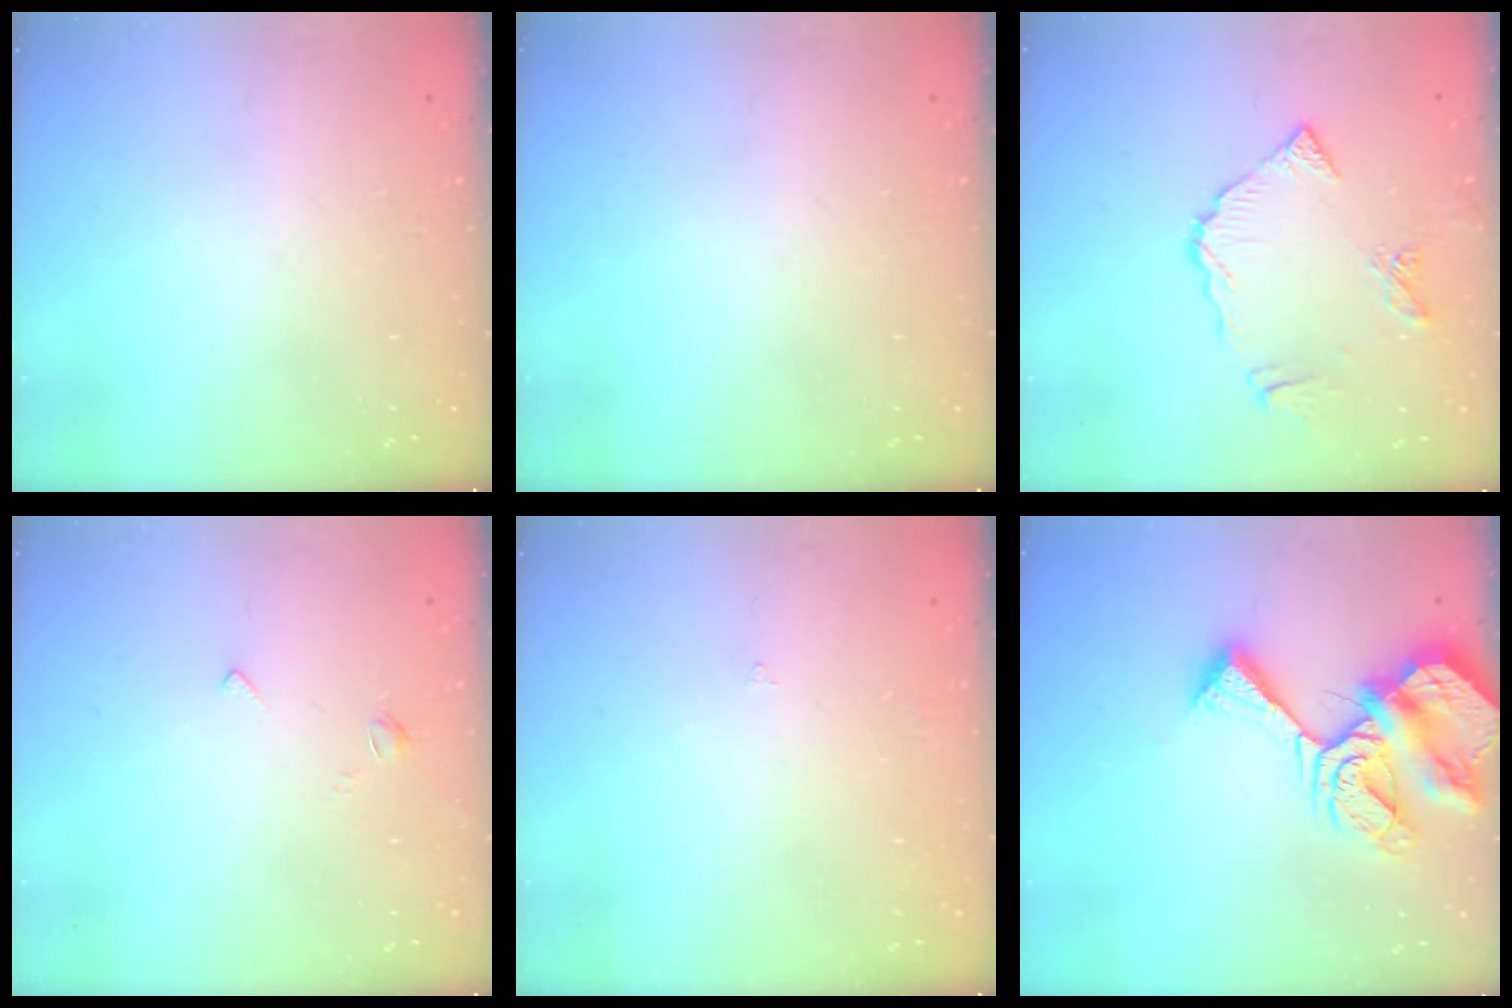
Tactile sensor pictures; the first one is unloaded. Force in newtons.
{"total": 0.0}
{"total": 9.5, "press": 9.4, "slide": 1.0}
{"total": 2.2, "press": 2.2, "slide": 0.5}
{"total": 1.6, "press": 1.5, "slide": 0.4}
{"total": 13.5, "press": 13.4, "slide": 1.5}